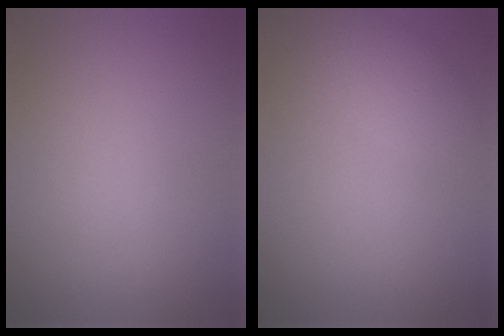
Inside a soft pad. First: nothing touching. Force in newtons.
{"total": 2.3, "press": 2.3, "slide": 0.1}